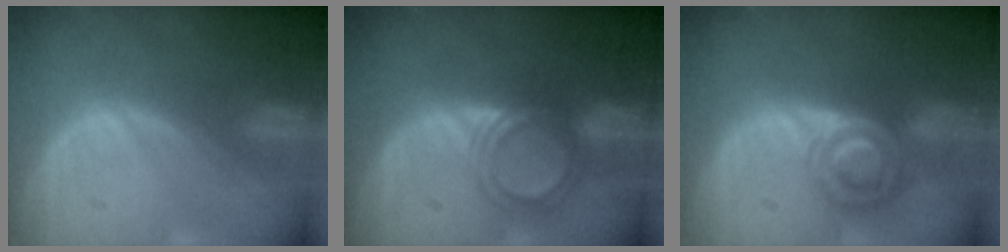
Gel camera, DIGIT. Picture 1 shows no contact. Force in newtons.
{"total": 5.1, "press": 5.0, "slide": 0.7}
{"total": 7.3, "press": 6.1, "slide": 4.0}